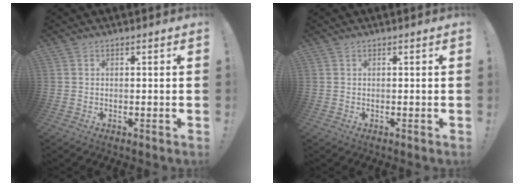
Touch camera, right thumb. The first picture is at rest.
{"total": 0.0}